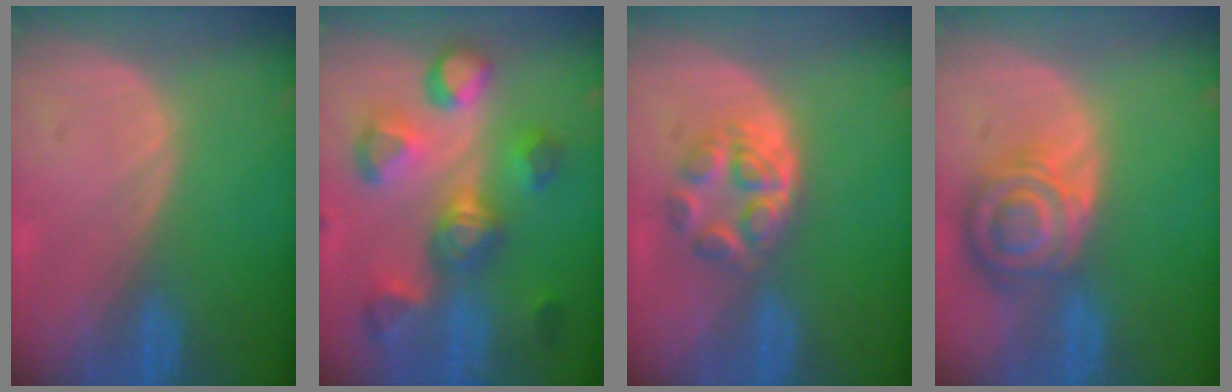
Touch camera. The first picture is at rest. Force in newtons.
{"total": 9.9, "press": 9.7, "slide": 1.9}
{"total": 6.1, "press": 5.3, "slide": 3.2}
{"total": 8.3, "press": 7.2, "slide": 4.1}